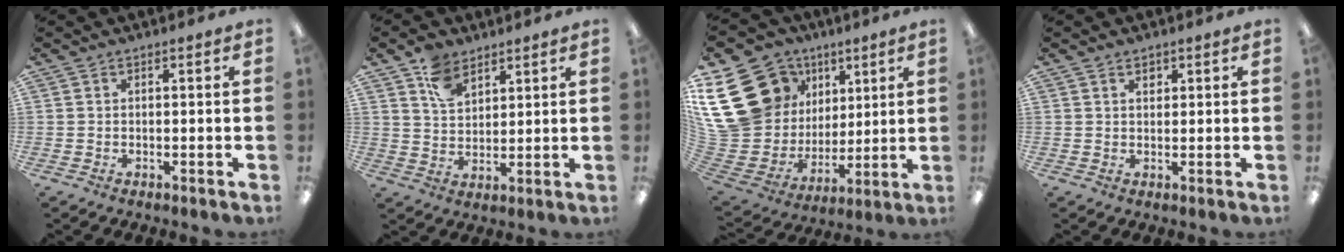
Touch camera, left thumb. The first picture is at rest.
{"total": 7.6, "force": [5.2, 4.6, 3.2], "torque": [-0.065, -0.012, 0.097]}
{"total": 26.1, "force": [10.0, 20.4, 12.9], "torque": [-0.256, -0.066, 0.229]}
{"total": 1.7, "force": [1.1, 1.0, 0.7], "torque": [-0.008, -0.001, 0.018]}